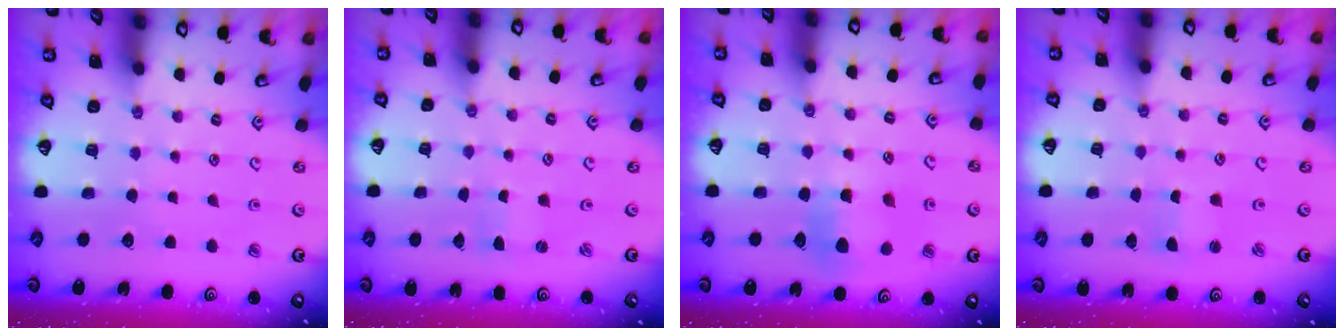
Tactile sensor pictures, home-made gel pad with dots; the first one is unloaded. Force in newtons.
{"total": 0.7, "press": 0.7, "slide": 0.0}
{"total": 6.5, "press": 6.5, "slide": 0.2}
{"total": 1.3, "press": 1.3, "slide": 0.1}